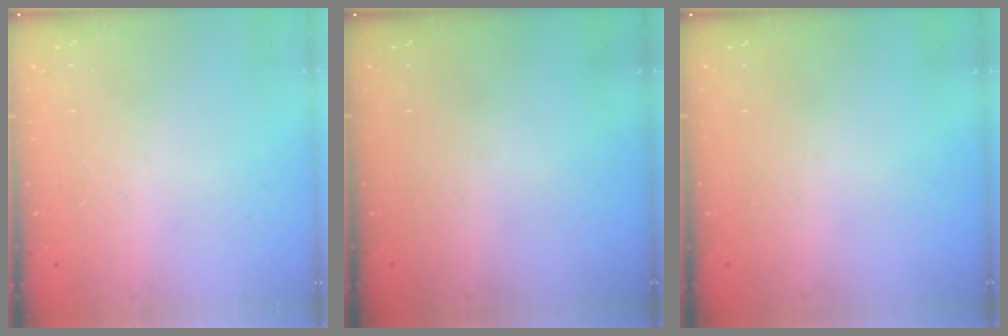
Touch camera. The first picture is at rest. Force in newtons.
{"total": 0.0}
{"total": 0.0}